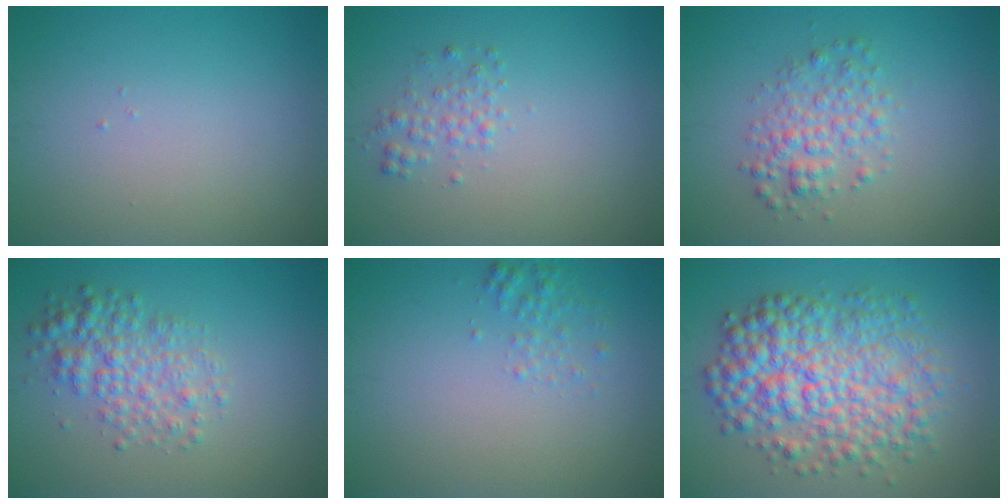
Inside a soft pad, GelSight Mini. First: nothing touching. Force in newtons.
{"total": 1.5, "press": 1.5, "slide": 0.1}
{"total": 3.0, "press": 3.0, "slide": 0.1}
{"total": 3.8, "press": 3.8, "slide": 0.1}
{"total": 1.3, "press": 1.3, "slide": 0.1}
{"total": 8.5, "press": 8.5, "slide": 0.0}